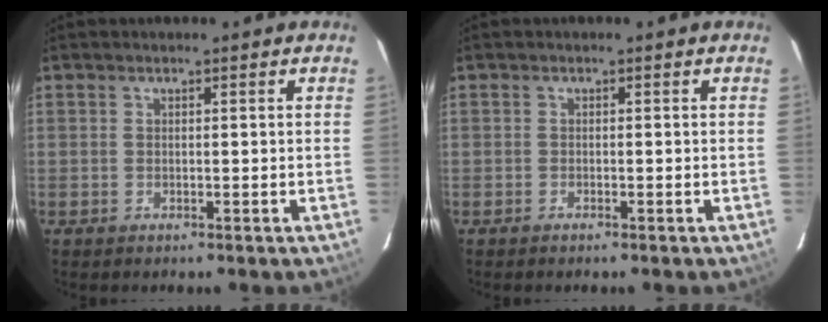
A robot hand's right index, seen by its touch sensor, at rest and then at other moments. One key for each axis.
{"total": 0.5, "fx": -0.5, "fy": 0.0, "fz": 0.2, "tx": -0.003, "ty": 0.000, "tz": -0.010}